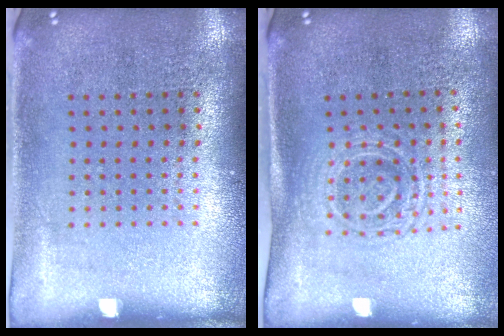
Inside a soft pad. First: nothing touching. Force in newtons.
{"total": 1.7, "press": 1.3, "slide": 1.0}